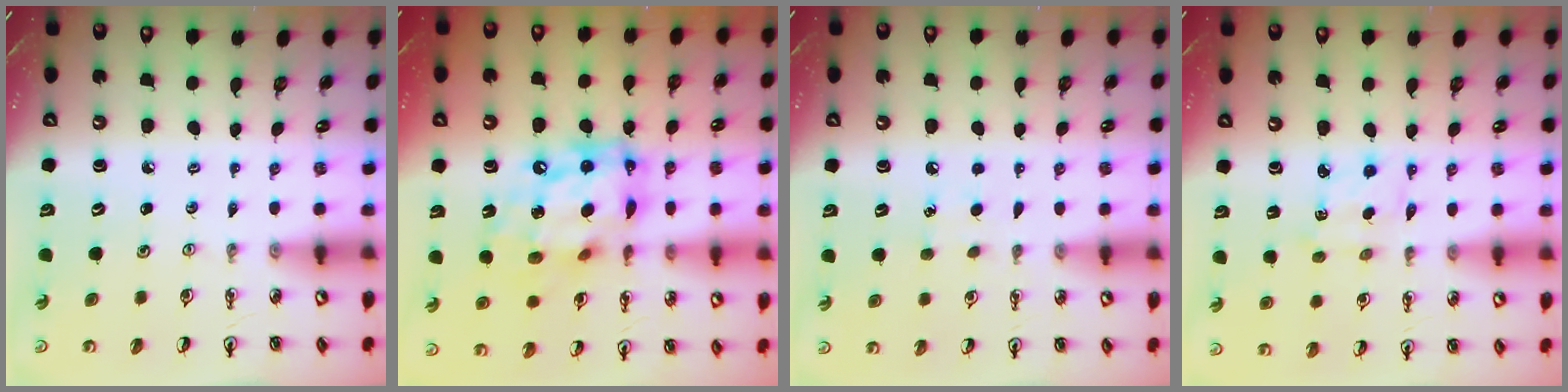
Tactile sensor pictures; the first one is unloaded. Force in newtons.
{"total": 17.7, "press": 17.6, "slide": 1.5}
{"total": 5.2, "press": 5.2, "slide": 0.5}
{"total": 3.0, "press": 2.9, "slide": 0.6}